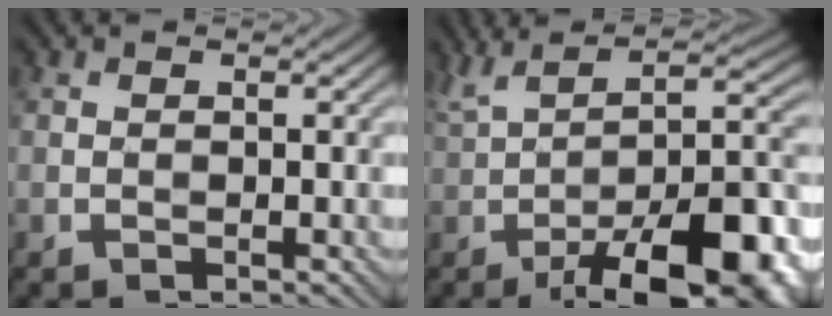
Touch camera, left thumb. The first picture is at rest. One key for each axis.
{"total": 16.9, "fx": -3.7, "fy": 5.7, "fz": 15.5, "tx": -0.227, "ty": 0.008, "tz": -0.045}